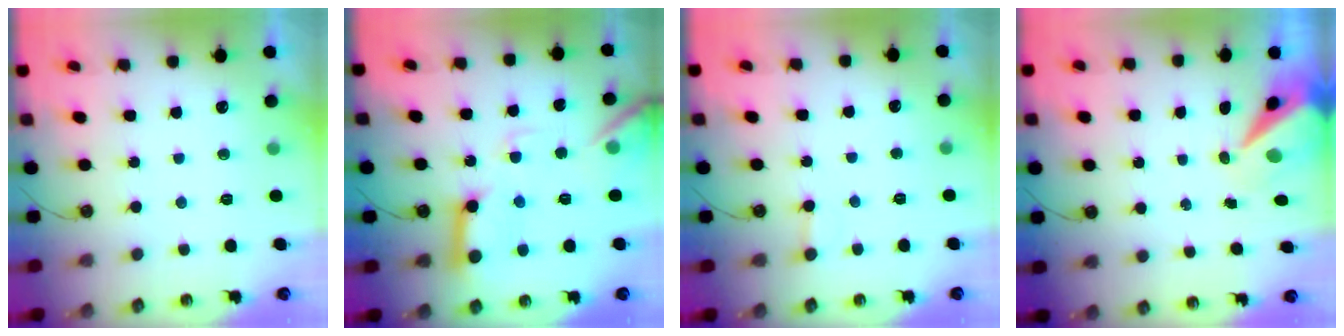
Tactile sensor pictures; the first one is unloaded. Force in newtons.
{"total": 17.2, "press": 17.1, "slide": 2.1}
{"total": 2.1, "press": 2.1, "slide": 0.2}
{"total": 9.0, "press": 8.9, "slide": 1.3}